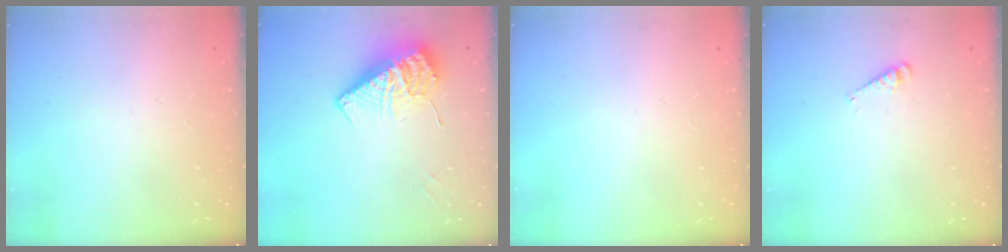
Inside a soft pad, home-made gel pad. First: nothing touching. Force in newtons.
{"total": 11.8, "press": 11.8, "slide": 1.0}
{"total": 0.0}
{"total": 3.1, "press": 3.1, "slide": 0.4}